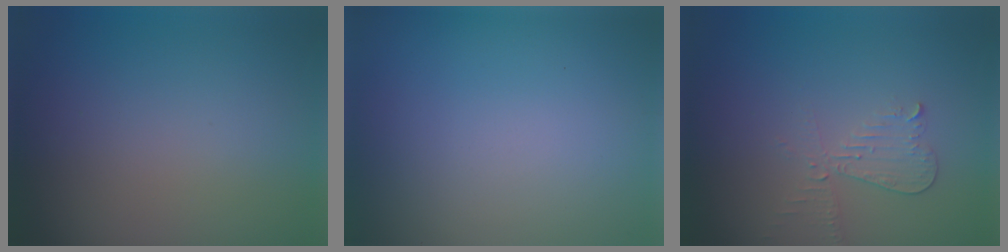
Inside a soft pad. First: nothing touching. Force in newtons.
{"total": 0.0}
{"total": 2.1, "press": 2.1, "slide": 0.1}